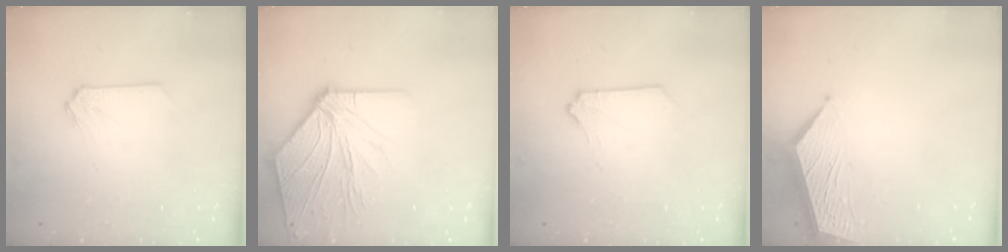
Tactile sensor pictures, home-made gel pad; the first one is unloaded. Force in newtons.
{"total": 11.4, "press": 11.3, "slide": 1.4}
{"total": 1.4, "press": 1.4, "slide": 0.2}
{"total": 6.4, "press": 6.4, "slide": 0.5}